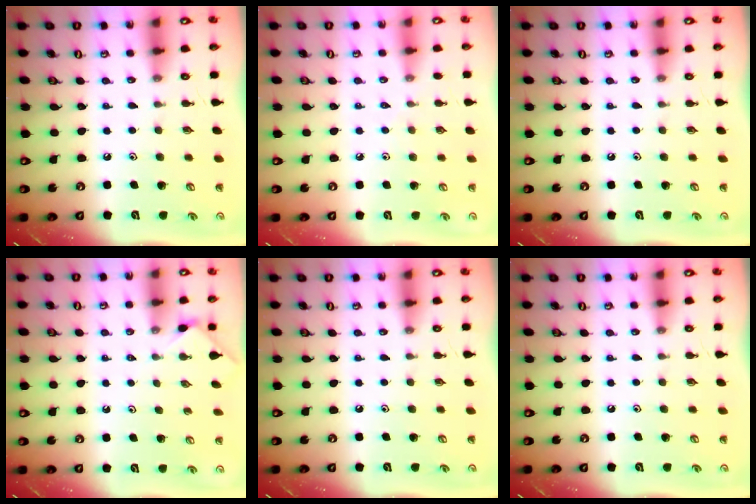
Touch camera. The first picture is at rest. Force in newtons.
{"total": 2.6, "press": 2.6, "slide": 0.5}
{"total": 0.0}
{"total": 1.8, "press": 1.7, "slide": 0.4}
{"total": 0.0}
{"total": 0.0}